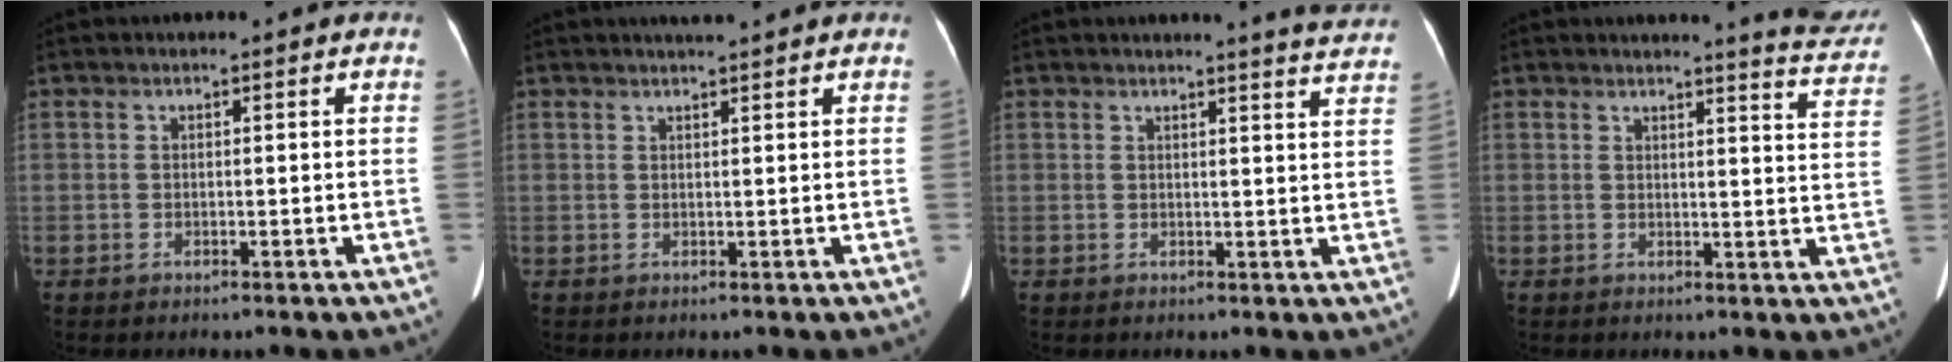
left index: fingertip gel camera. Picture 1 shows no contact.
{"total": 2.9, "force": [2.6, -0.1, 1.2], "torque": [-0.017, 0.016, 0.040]}
{"total": 7.3, "force": [7.1, -0.8, 1.5], "torque": [-0.022, -0.036, 0.060]}
{"total": 8.6, "force": [8.4, -0.1, 1.7], "torque": [-0.012, -0.057, 0.073]}